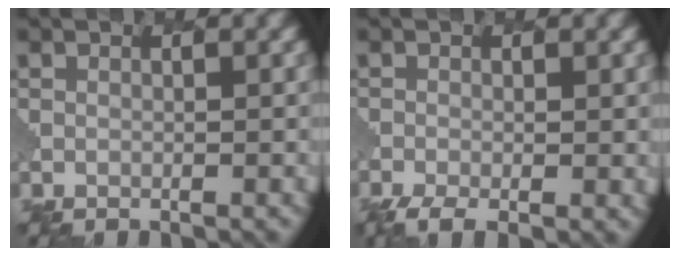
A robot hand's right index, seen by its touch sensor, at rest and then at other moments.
{"total": 3.6, "force": [-1.7, 1.4, 2.8], "torque": [-0.048, -0.003, -0.031]}